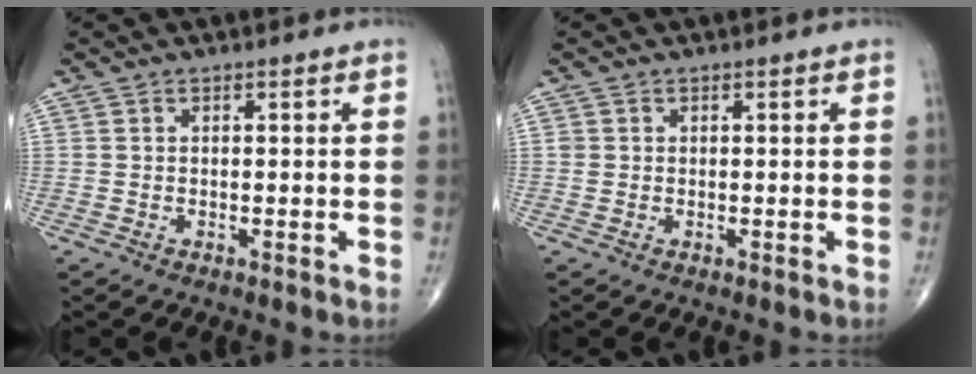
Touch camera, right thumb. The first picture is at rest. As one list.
[{"total": 0.7, "force": [0.1, 0.7, 0.2], "torque": [0.002, 0.002, 0.002]}]